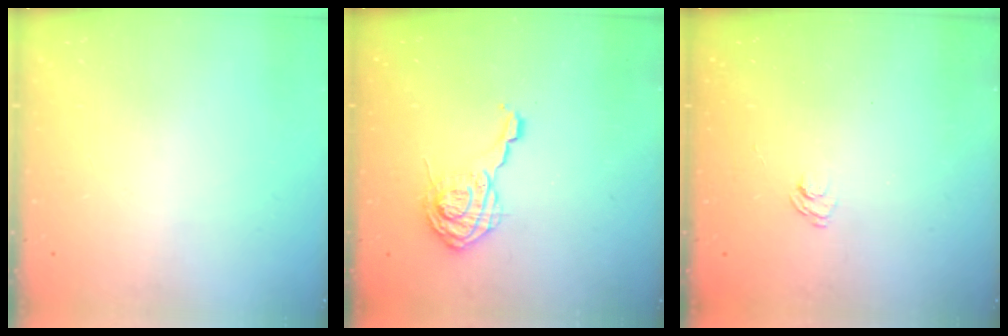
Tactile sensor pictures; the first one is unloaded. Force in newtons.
{"total": 10.8, "press": 10.7, "slide": 0.7}
{"total": 2.4, "press": 2.0, "slide": 1.2}